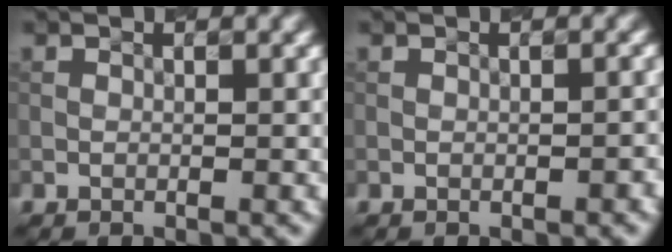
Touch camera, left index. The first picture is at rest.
{"total": 1.1, "force": [-0.6, 0.4, 0.9], "torque": [-0.008, 0.005, -0.005]}